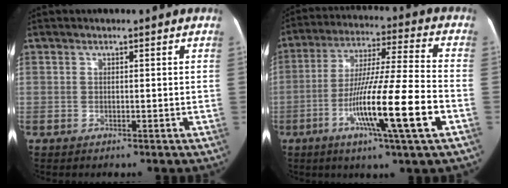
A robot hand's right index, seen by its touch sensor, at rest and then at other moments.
{"total": 16.6, "force": [-5.9, -0.6, 15.5], "torque": [-0.278, -0.015, -0.106]}